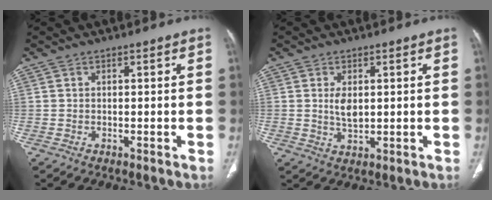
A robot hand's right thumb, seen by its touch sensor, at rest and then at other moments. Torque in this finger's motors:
{"motor_torque": [0.96, 0.93, 0.48, -0.33, 0.02]}